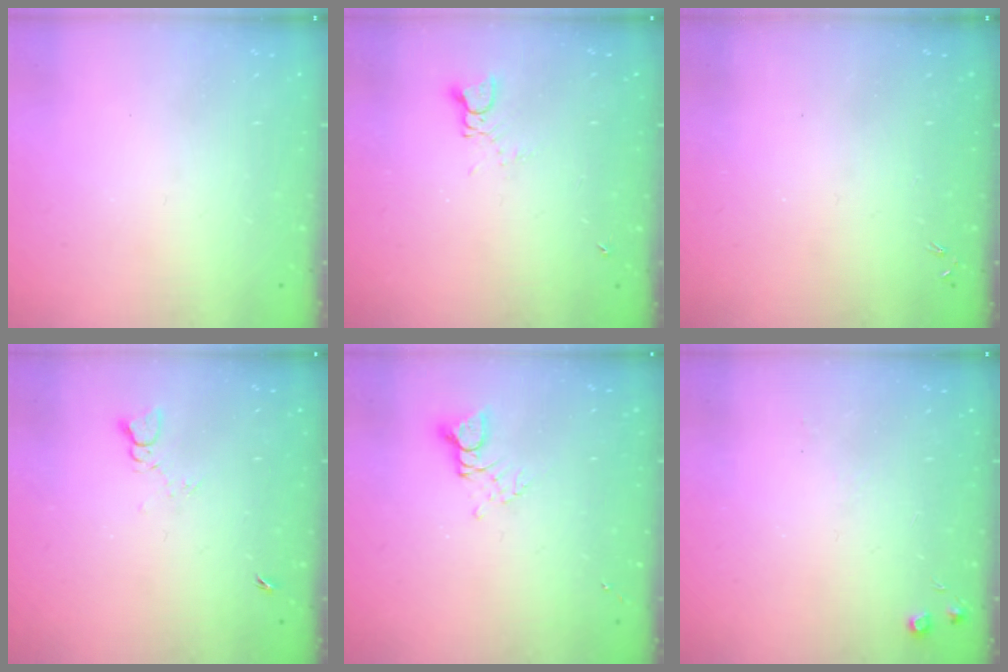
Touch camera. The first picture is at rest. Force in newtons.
{"total": 1.2, "press": 1.1, "slide": 0.1}
{"total": 0.0}
{"total": 3.0, "press": 3.0, "slide": 0.5}
{"total": 2.8, "press": 2.8, "slide": 0.3}
{"total": 4.7, "press": 4.6, "slide": 0.7}